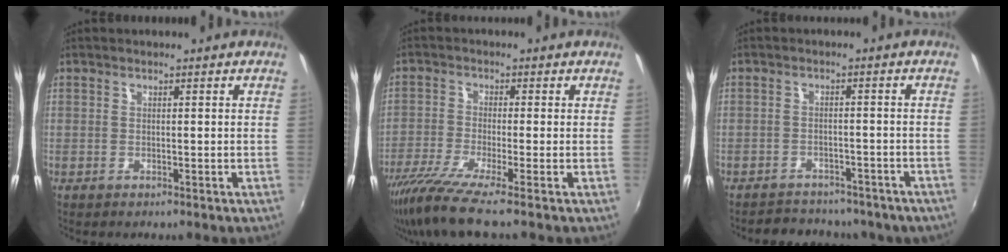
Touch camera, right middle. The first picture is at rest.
{"total": 8.3, "force": [-6.5, -0.8, 5.1], "torque": [-0.117, -0.035, -0.122]}
{"total": 12.2, "force": [-10.0, 5.6, 4.2], "torque": [-0.093, 0.008, -0.122]}